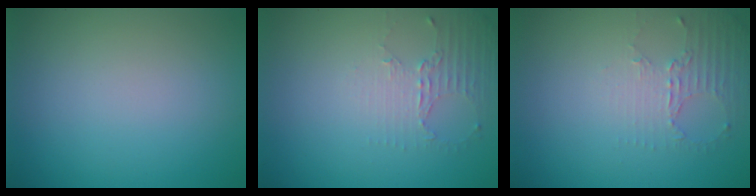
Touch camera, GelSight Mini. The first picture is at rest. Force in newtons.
{"total": 2.3, "press": 1.6, "slide": 1.6}
{"total": 2.2, "press": 1.7, "slide": 1.5}